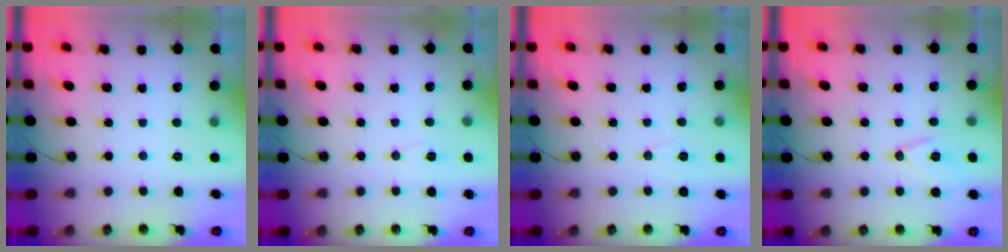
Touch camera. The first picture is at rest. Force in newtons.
{"total": 5.7, "press": 3.6, "slide": 4.4}
{"total": 5.3, "press": 4.1, "slide": 3.3}
{"total": 10.3, "press": 9.7, "slide": 3.4}